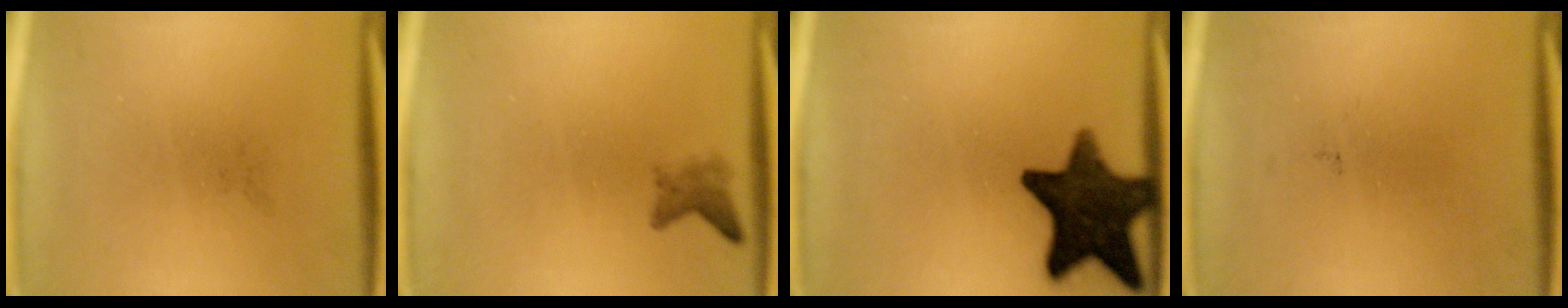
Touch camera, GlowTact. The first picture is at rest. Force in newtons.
{"total": 1.7}
{"total": 14.4}
{"total": 0.0}